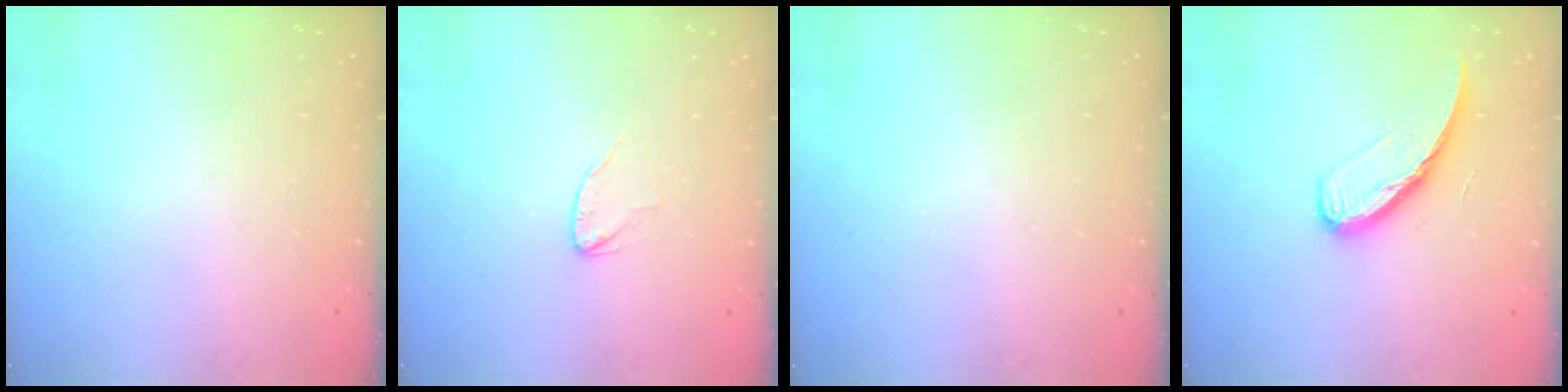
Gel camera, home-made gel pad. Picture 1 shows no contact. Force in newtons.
{"total": 2.9, "press": 2.9, "slide": 0.2}
{"total": 0.0}
{"total": 10.5, "press": 10.5, "slide": 0.2}